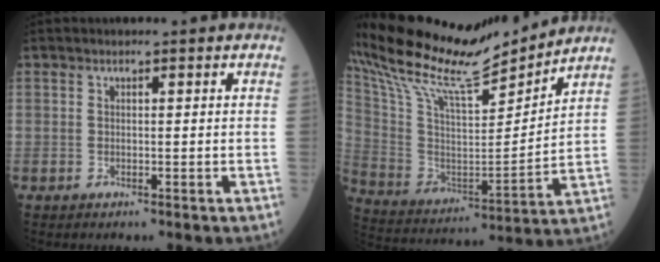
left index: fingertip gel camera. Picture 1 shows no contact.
{"total": 20.2, "force": [18.6, 1.7, 7.6], "torque": [-0.171, -0.015, 0.325]}